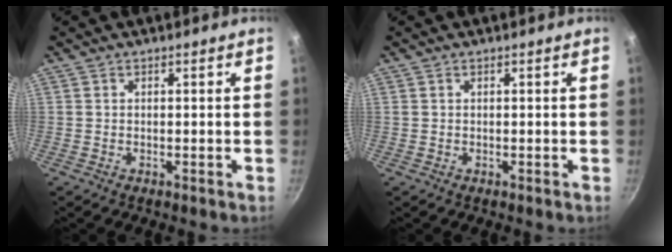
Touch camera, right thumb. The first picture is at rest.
{"total": 0.0}